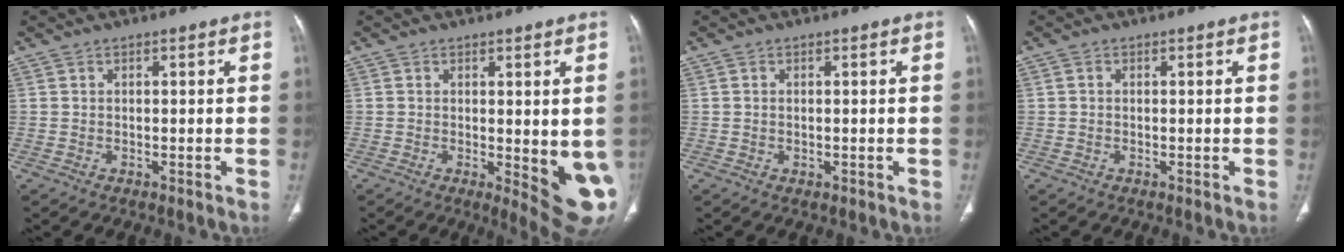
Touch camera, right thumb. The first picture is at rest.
{"total": 9.6, "force": [-1.2, 3.0, 9.0], "torque": [-0.103, -0.021, -0.008]}
{"total": 0.6, "force": [-0.1, 0.5, 0.4], "torque": [-0.011, -0.003, 0.002]}
{"total": 0.5, "force": [0.0, 0.4, 0.3], "torque": [-0.006, 0.000, -0.003]}